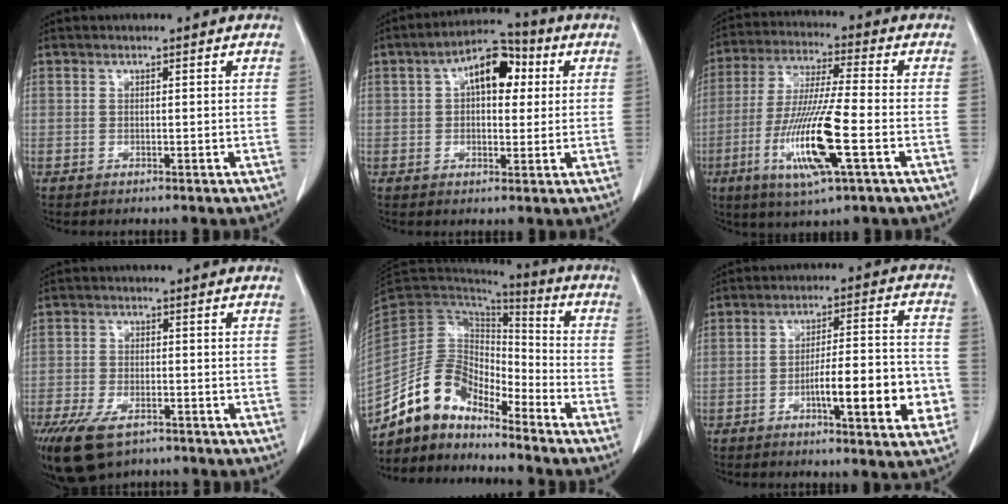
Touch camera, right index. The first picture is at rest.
{"total": 9.2, "force": [2.5, 4.6, 7.6], "torque": [-0.119, 0.035, 0.033]}
{"total": 14.7, "force": [-4.7, 0.7, 13.9], "torque": [-0.281, -0.022, -0.090]}
{"total": 11.1, "force": [-7.1, 5.4, 6.7], "torque": [-0.141, -0.017, -0.119]}
{"total": 11.7, "force": [-9.7, 4.9, 4.3], "torque": [-0.088, 0.047, -0.188]}
{"total": 13.4, "force": [-4.2, 2.3, 12.5], "torque": [-0.183, 0.012, -0.062]}